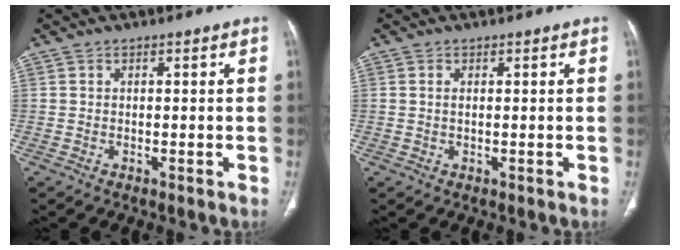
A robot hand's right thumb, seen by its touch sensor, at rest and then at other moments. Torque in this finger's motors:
{"motor_torque": [0.31, -0.23, 0.06, 0.48, -0.02]}